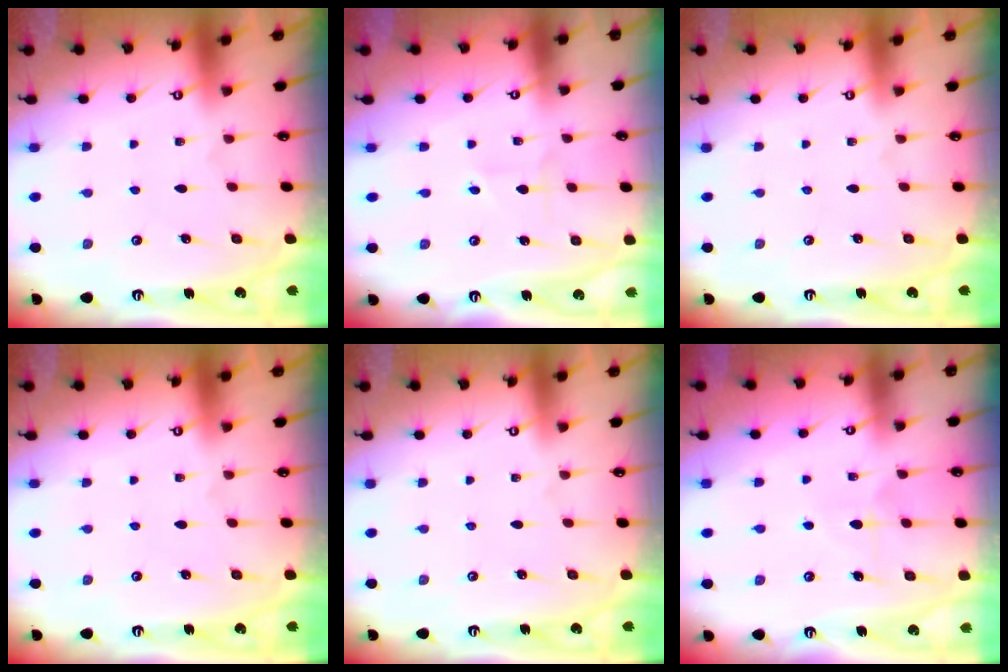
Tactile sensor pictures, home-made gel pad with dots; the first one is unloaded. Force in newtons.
{"total": 1.9, "press": 1.9, "slide": 0.2}
{"total": 0.0}
{"total": 0.0}
{"total": 0.0}
{"total": 5.1, "press": 5.1, "slide": 0.5}